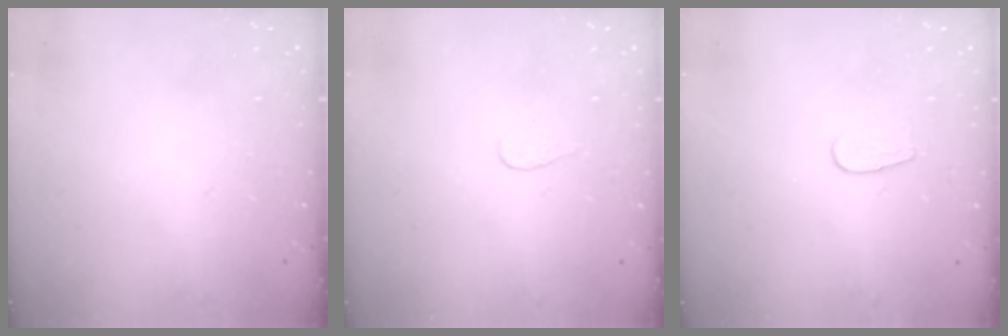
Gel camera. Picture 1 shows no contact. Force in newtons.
{"total": 3.4, "press": 3.4, "slide": 0.4}
{"total": 5.4, "press": 5.4, "slide": 0.3}